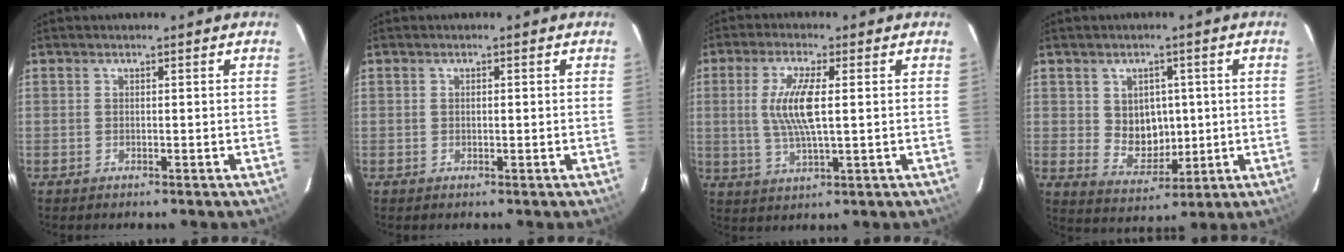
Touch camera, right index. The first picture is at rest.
{"total": 0.6, "force": [0.0, 0.3, 0.5], "torque": [-0.010, 0.003, 0.001]}
{"total": 8.4, "force": [0.9, 1.6, 8.2], "torque": [-0.161, -0.002, 0.019]}
{"total": 7.4, "force": [0.7, 6.4, 3.7], "torque": [-0.068, 0.002, 0.030]}